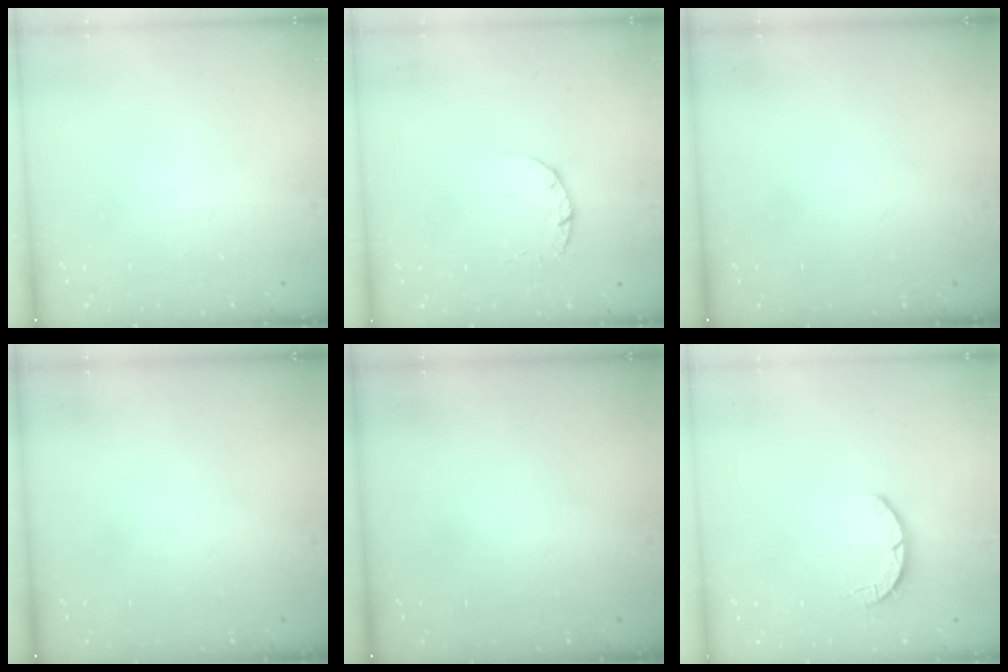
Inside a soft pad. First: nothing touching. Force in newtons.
{"total": 2.4, "press": 2.3, "slide": 0.3}
{"total": 0.0}
{"total": 0.0}
{"total": 0.0}
{"total": 2.5, "press": 2.4, "slide": 0.4}